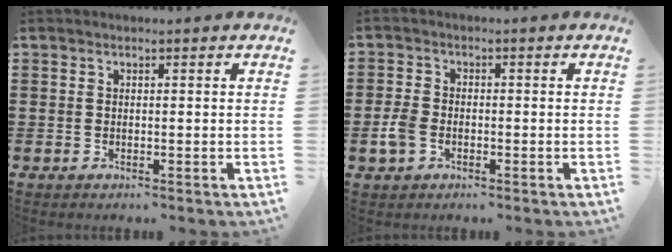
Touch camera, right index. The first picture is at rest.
{"total": 3.5, "force": [-1.3, 2.3, 2.2], "torque": [-0.070, -0.007, -0.031]}